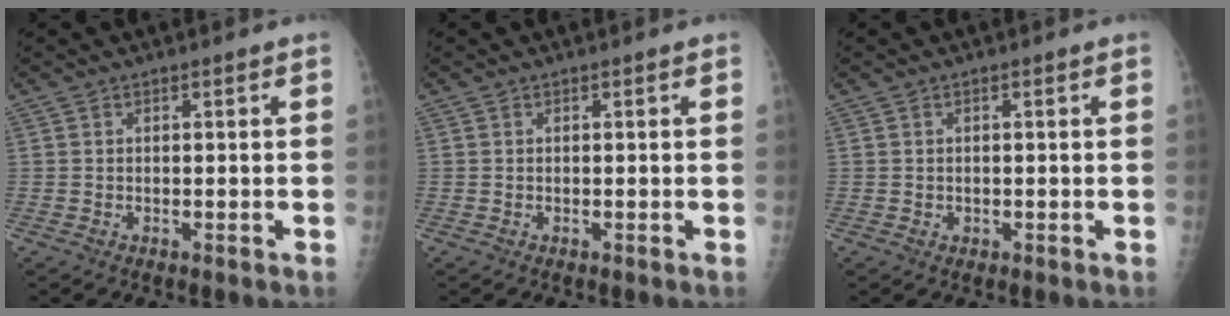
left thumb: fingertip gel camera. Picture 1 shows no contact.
{"total": 0.0}
{"total": 0.7, "force": [0.0, 0.7, 0.2], "torque": [-0.001, 0.001, 0.001]}